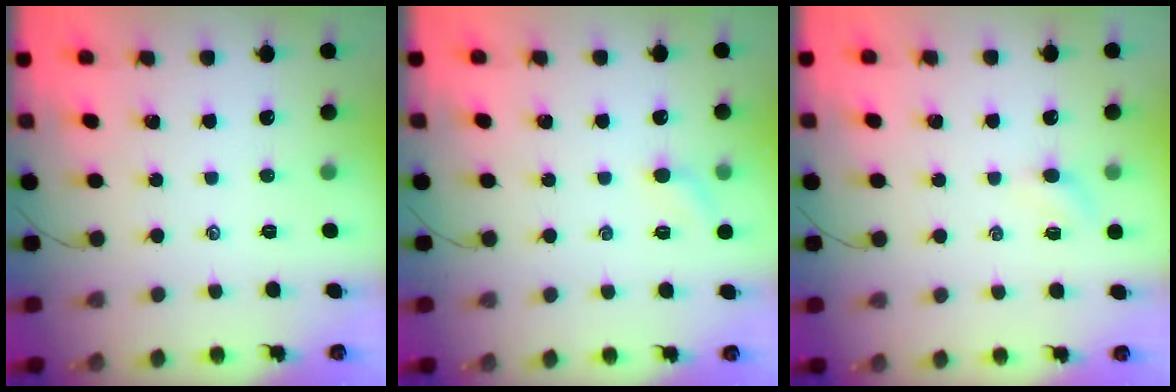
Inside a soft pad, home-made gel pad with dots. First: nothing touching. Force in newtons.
{"total": 4.7, "press": 4.5, "slide": 1.5}
{"total": 2.3, "press": 2.2, "slide": 0.8}